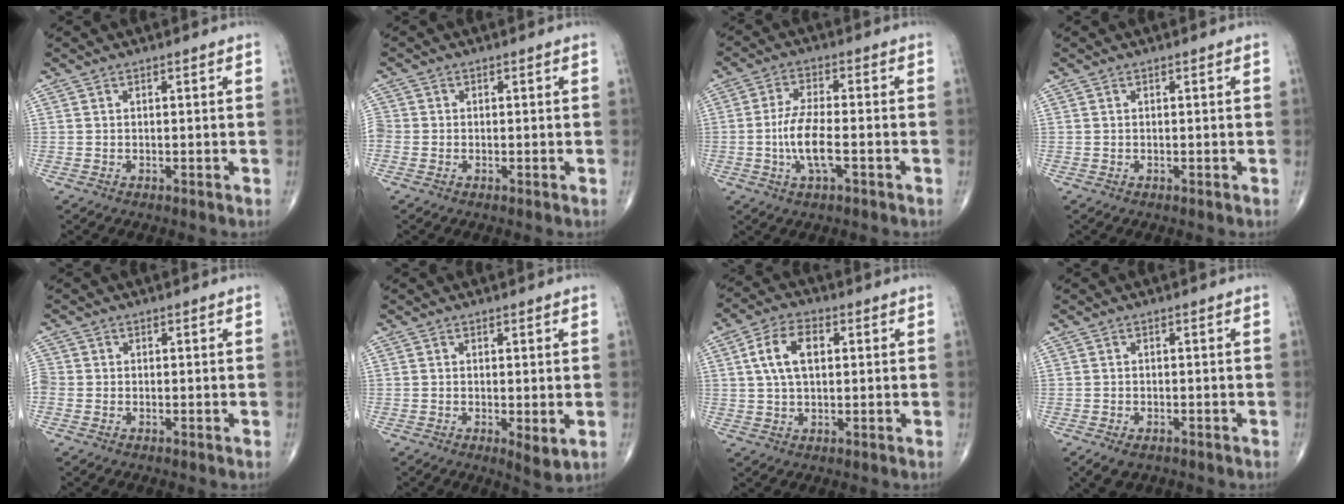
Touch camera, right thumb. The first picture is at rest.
{"total": 2.8, "force": [-0.6, 2.4, 1.3], "torque": [-0.033, 0.004, -0.016]}
{"total": 7.8, "force": [-1.9, 2.7, 7.1], "torque": [-0.148, 0.010, -0.038]}
{"total": 0.0}
{"total": 3.1, "force": [-0.7, 2.7, 1.5], "torque": [-0.039, 0.005, -0.018]}
{"total": 3.6, "force": [-0.5, 1.2, 3.3], "torque": [-0.053, -0.014, -0.010]}
{"total": 8.4, "force": [1.8, 4.8, 6.6], "torque": [-0.118, 0.012, 0.031]}
{"total": 3.6, "force": [-2.1, 2.0, 2.1], "torque": [-0.037, 0.000, -0.030]}